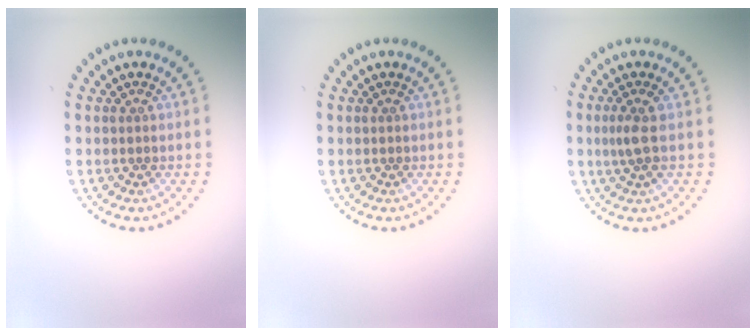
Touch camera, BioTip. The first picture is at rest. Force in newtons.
{"total": 0.0}
{"total": 1.9, "press": 1.4, "slide": 1.3}